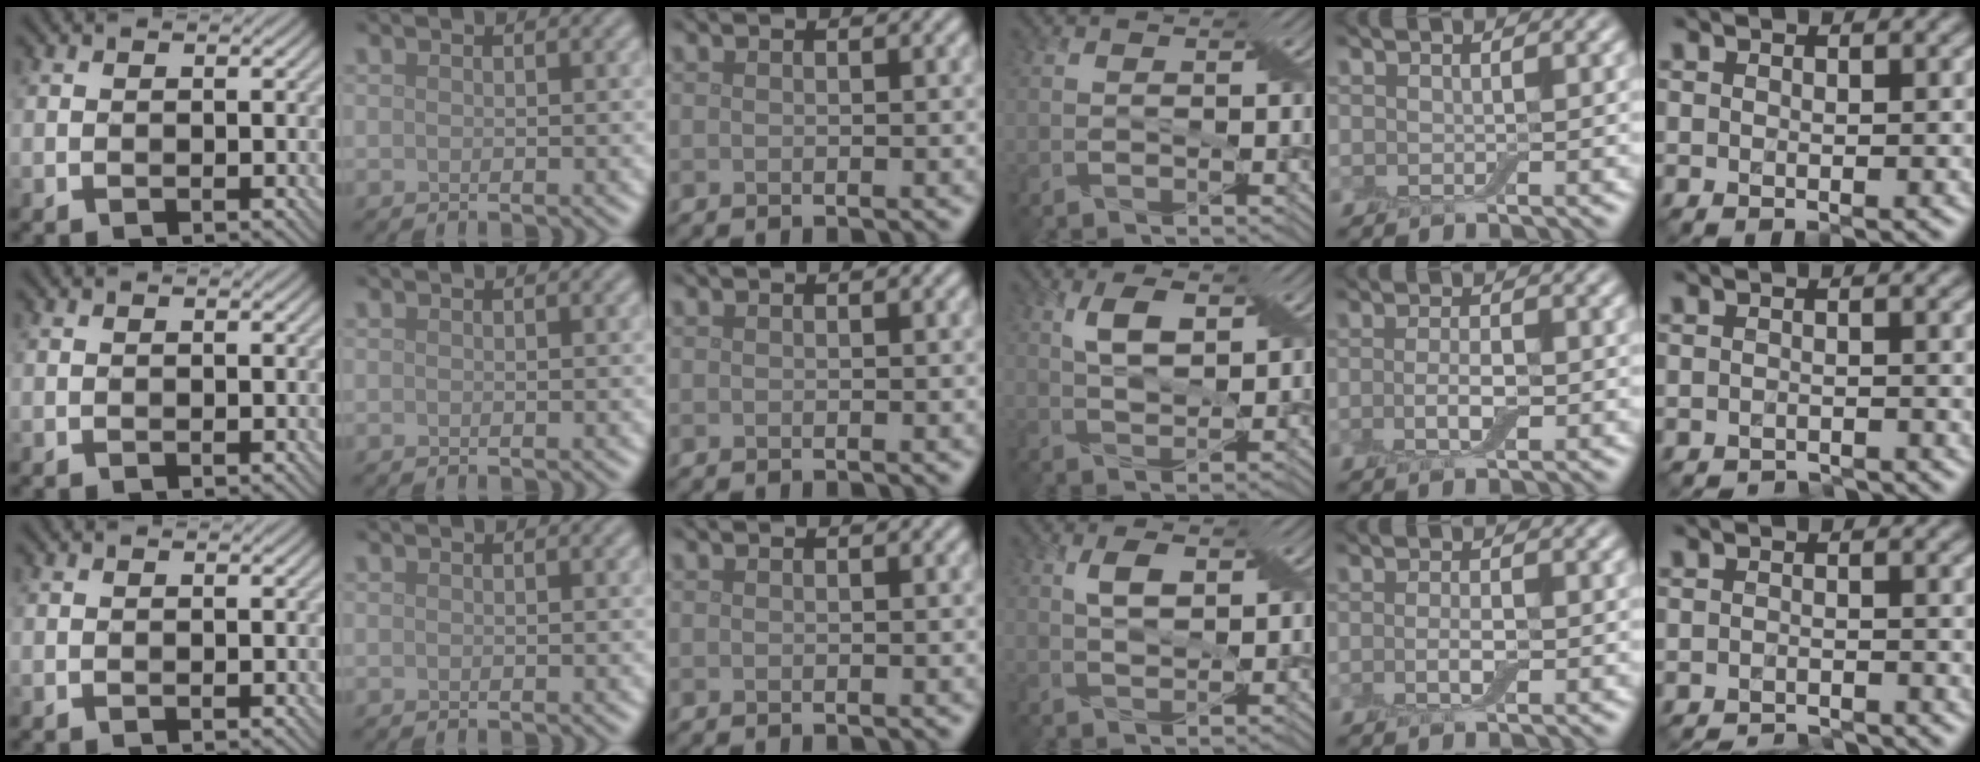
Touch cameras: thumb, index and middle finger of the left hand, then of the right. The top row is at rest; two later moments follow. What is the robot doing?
{"motion": "fold", "object": "apron"}